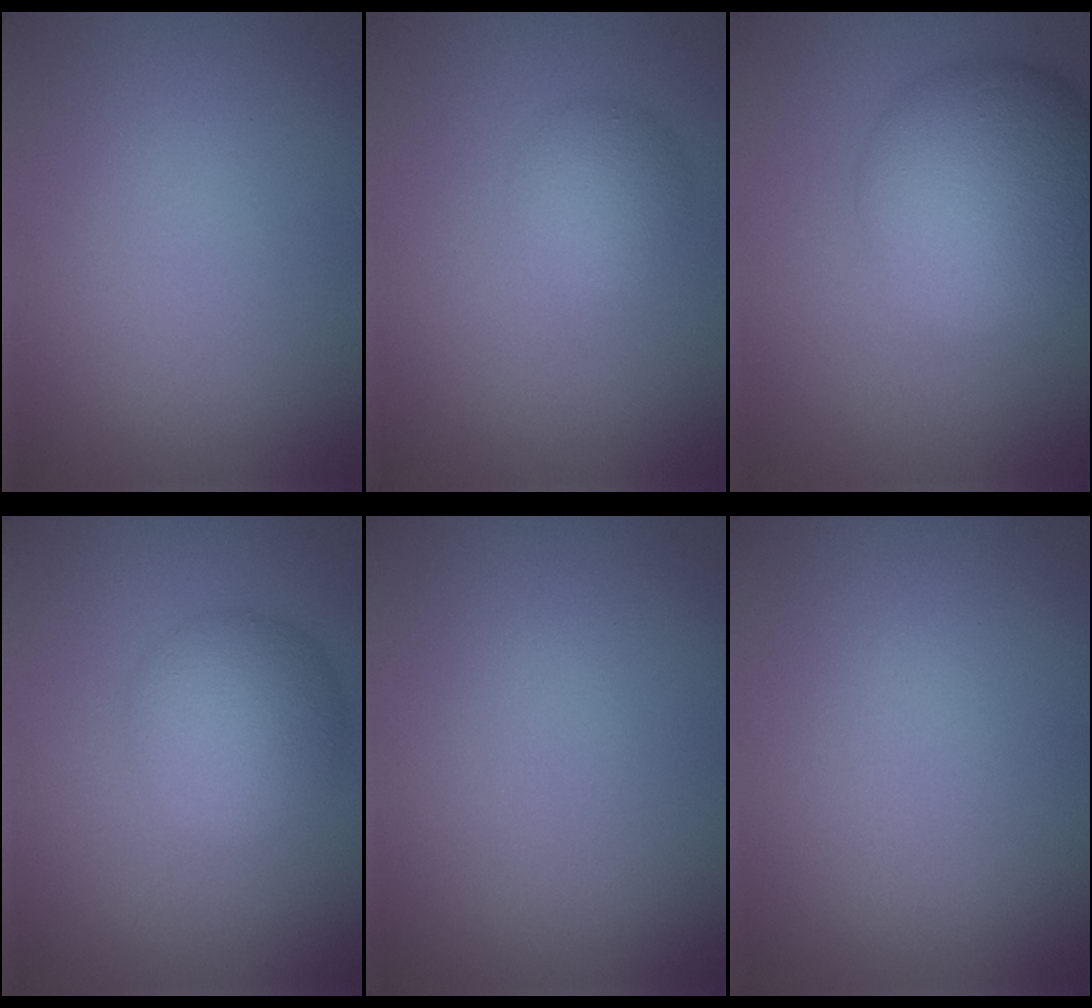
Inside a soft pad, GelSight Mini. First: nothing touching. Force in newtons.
{"total": 2.6, "press": 2.6, "slide": 0.1}
{"total": 9.7, "press": 9.7, "slide": 0.2}
{"total": 4.9, "press": 4.9, "slide": 0.1}
{"total": 0.0}
{"total": 0.0}